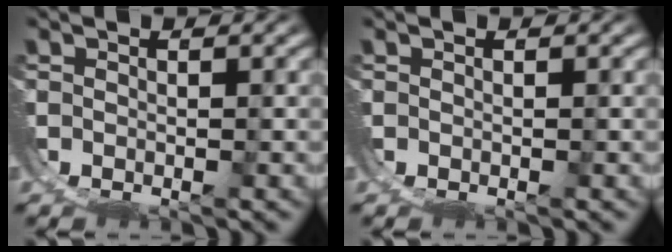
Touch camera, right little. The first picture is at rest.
{"total": 0.0}